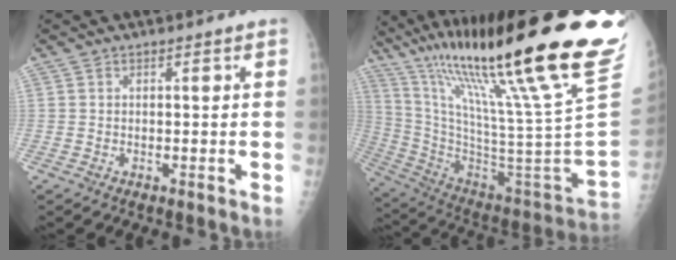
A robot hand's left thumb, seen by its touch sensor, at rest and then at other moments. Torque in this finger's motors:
{"motor_torque": [2.63, -0.67, 2.61, -0.16, 0.65]}